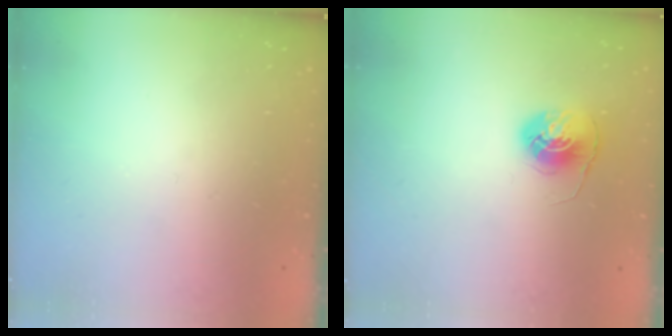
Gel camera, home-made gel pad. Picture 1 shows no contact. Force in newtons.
{"total": 6.1, "press": 6.1, "slide": 0.4}